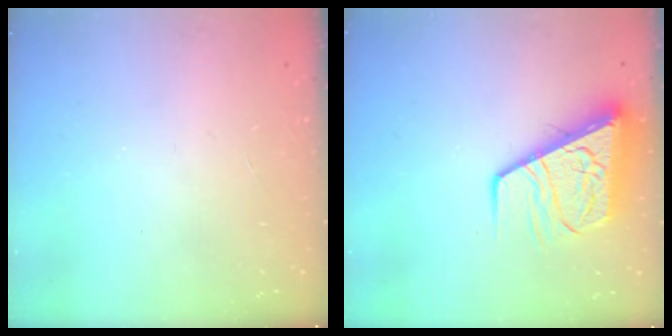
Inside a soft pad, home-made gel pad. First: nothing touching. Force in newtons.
{"total": 13.4, "press": 13.3, "slide": 1.4}